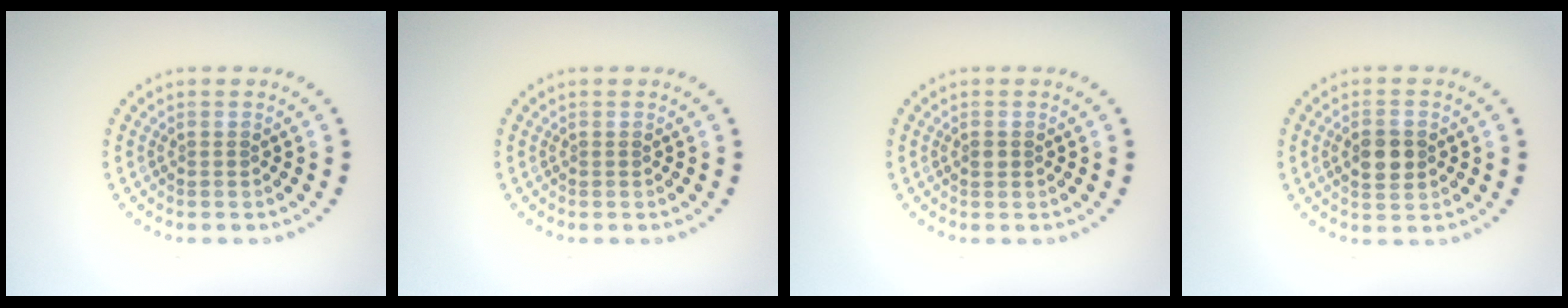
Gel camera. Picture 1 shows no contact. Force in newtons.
{"total": 0.0}
{"total": 0.9, "press": 0.9, "slide": 0.1}
{"total": 3.3, "press": 3.3, "slide": 0.1}